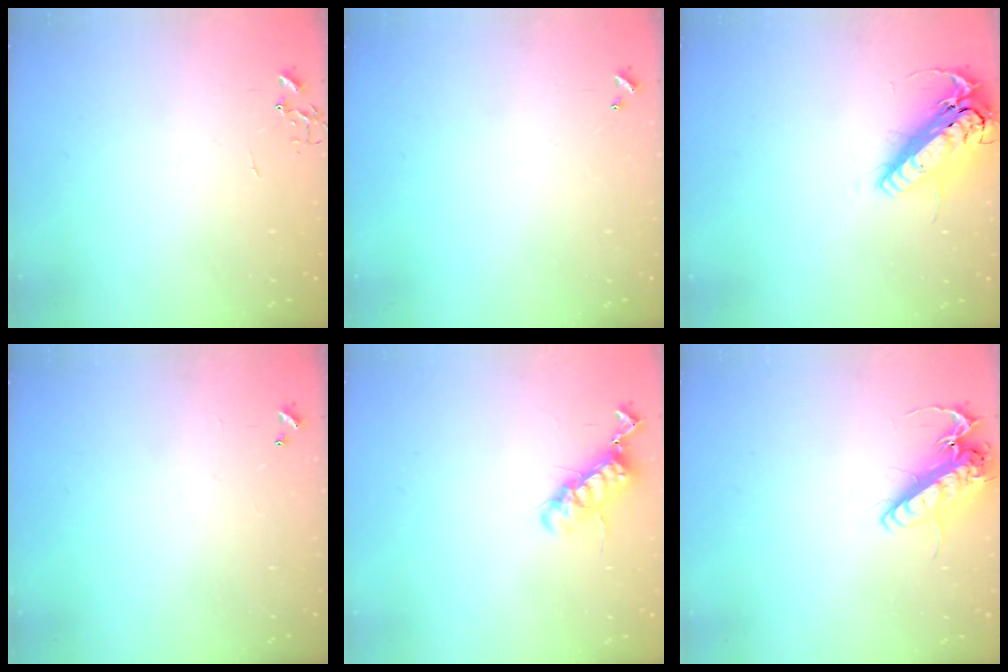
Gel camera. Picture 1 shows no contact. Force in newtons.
{"total": 0.0}
{"total": 17.8, "press": 17.5, "slide": 3.4}
{"total": 0.0}
{"total": 11.7, "press": 11.7, "slide": 0.9}
{"total": 13.8, "press": 13.6, "slide": 2.4}